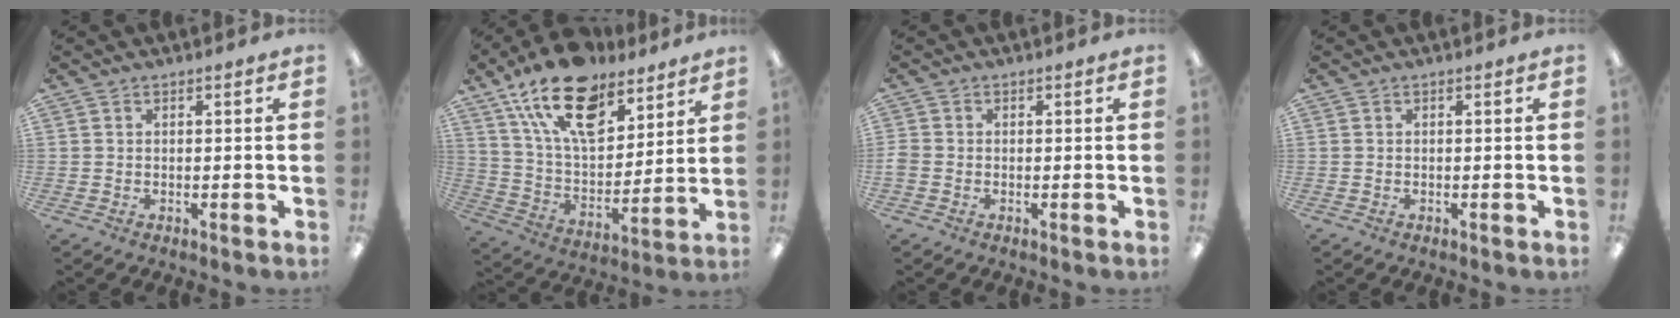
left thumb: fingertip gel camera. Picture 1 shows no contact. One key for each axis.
{"total": 20.7, "fx": 13.7, "fy": 10.5, "fz": 11.3, "tx": -0.201, "ty": -0.073, "tz": 0.247}
{"total": 1.5, "fx": -0.4, "fy": 1.2, "fz": 0.7, "tx": -0.010, "ty": 0.002, "tz": -0.007}
{"total": 0.0}